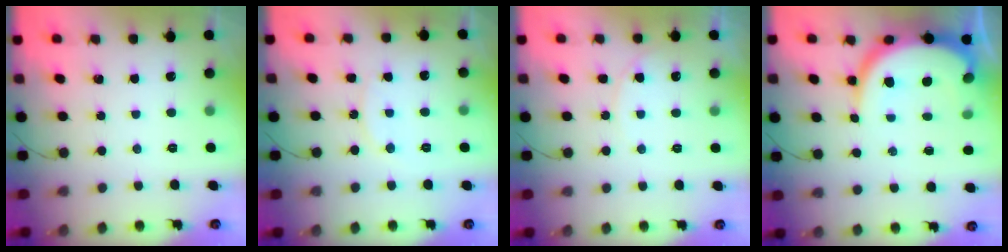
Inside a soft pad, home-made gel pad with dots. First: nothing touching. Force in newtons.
{"total": 8.6, "press": 8.6, "slide": 0.2}
{"total": 6.2, "press": 6.2, "slide": 0.7}
{"total": 11.3, "press": 11.3, "slide": 0.6}